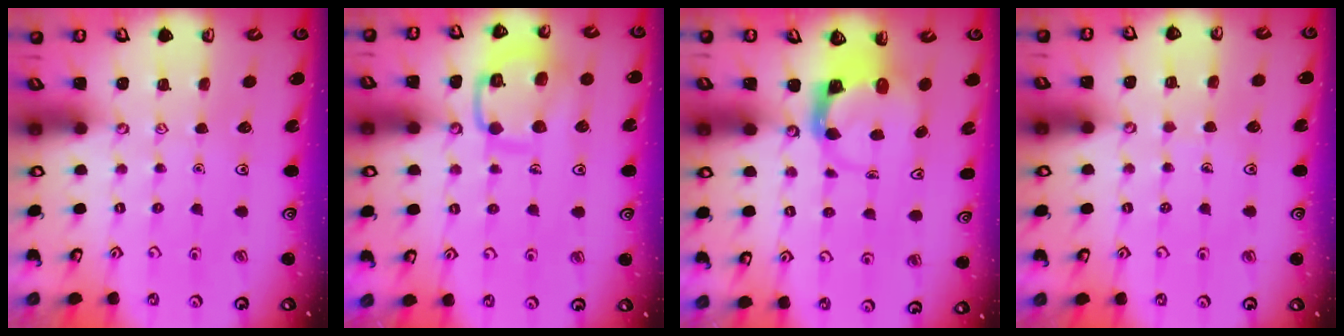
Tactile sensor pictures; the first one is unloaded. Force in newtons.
{"total": 12.3, "press": 12.3, "slide": 0.9}
{"total": 3.8, "press": 3.7, "slide": 0.5}
{"total": 3.8, "press": 3.8, "slide": 0.3}